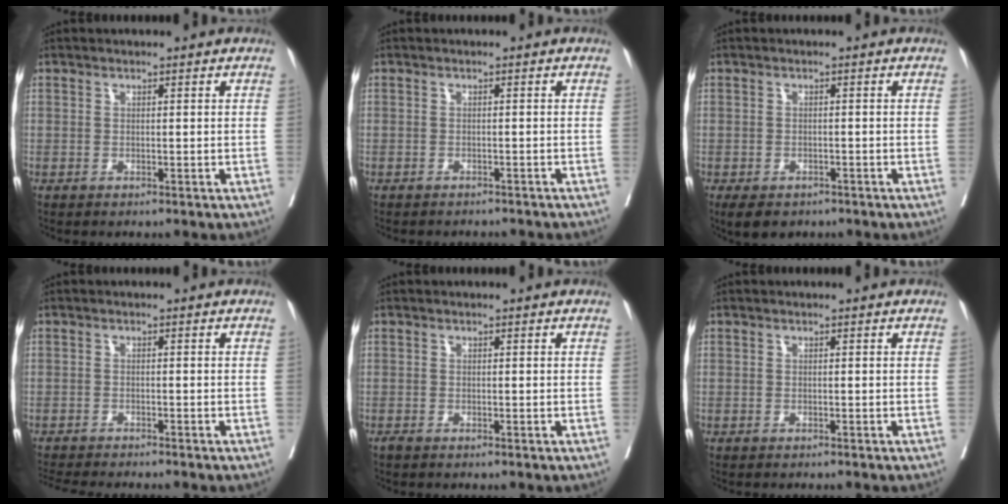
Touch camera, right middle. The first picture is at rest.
{"total": 5.5, "force": [-5.1, 1.5, 1.5], "torque": [-0.017, -0.005, -0.059]}
{"total": 5.4, "force": [-4.0, 2.8, 2.2], "torque": [-0.027, -0.003, -0.055]}
{"total": 8.4, "force": [-7.7, 0.3, 3.5], "torque": [-0.043, -0.014, -0.114]}
{"total": 0.5, "force": [-0.5, 0.0, 0.2], "torque": [-0.009, -0.003, -0.013]}
{"total": 1.5, "force": [-1.4, 0.1, 0.5], "torque": [-0.008, -0.002, -0.019]}